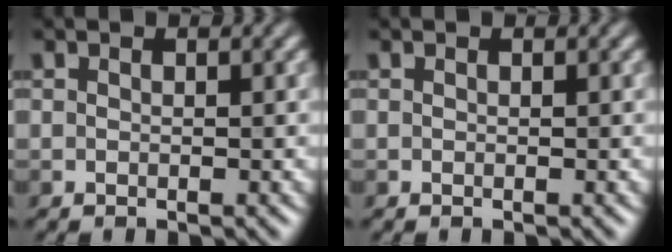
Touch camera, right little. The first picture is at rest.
{"total": 0.0}